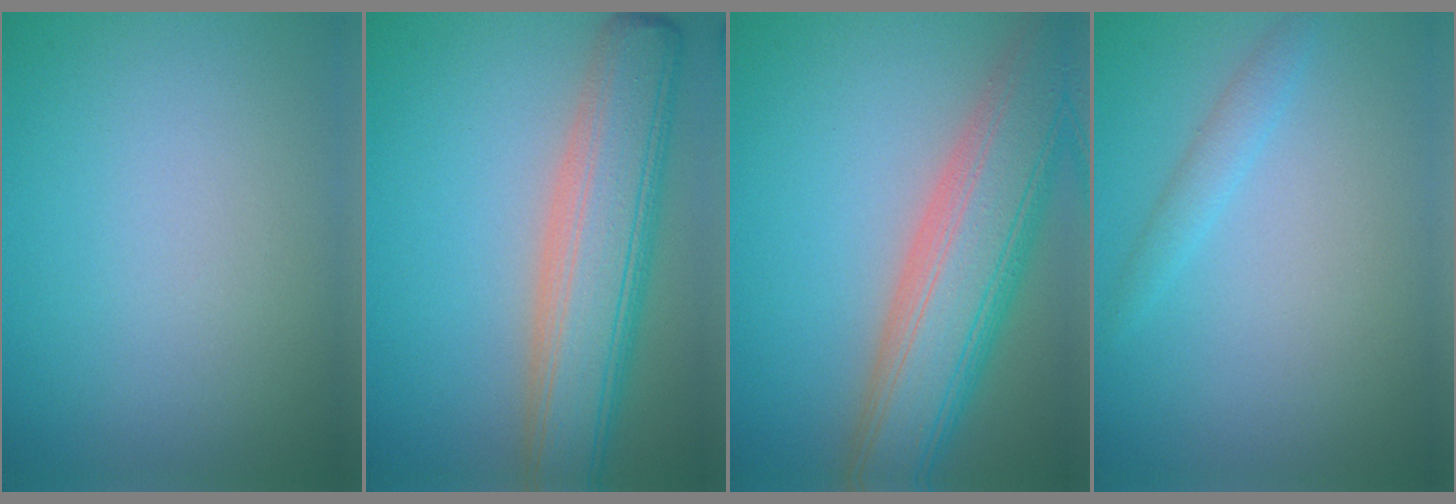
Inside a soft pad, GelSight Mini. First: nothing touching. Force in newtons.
{"total": 8.5, "press": 8.5, "slide": 0.5}
{"total": 10.2, "press": 10.2, "slide": 0.7}
{"total": 1.4, "press": 1.4, "slide": 0.1}